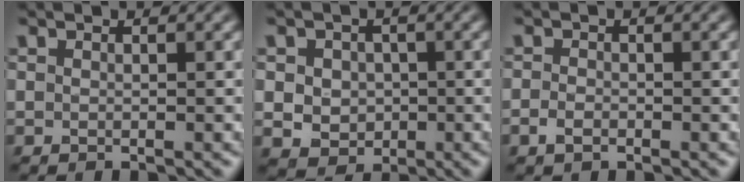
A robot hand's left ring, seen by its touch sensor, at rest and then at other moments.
{"total": 4.2, "force": [0.1, 3.6, 2.0], "torque": [-0.031, 0.010, -0.010]}
{"total": 1.3, "force": [-0.7, 0.8, 0.8], "torque": [-0.016, -0.001, -0.015]}